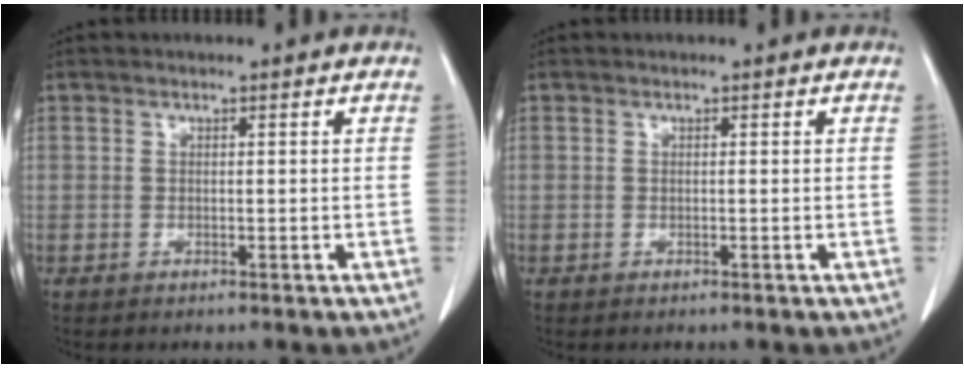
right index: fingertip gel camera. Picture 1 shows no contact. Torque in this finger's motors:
{"motor_torque": [-0.22, 0.04, -0.09, 0.00]}